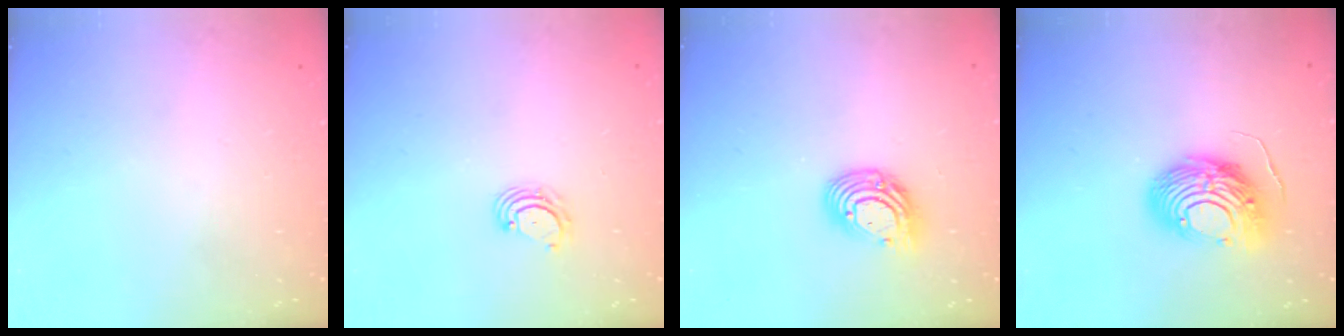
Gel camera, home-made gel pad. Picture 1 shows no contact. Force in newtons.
{"total": 4.0, "press": 4.0, "slide": 0.5}
{"total": 10.7, "press": 10.7, "slide": 0.8}
{"total": 12.4, "press": 12.3, "slide": 1.1}